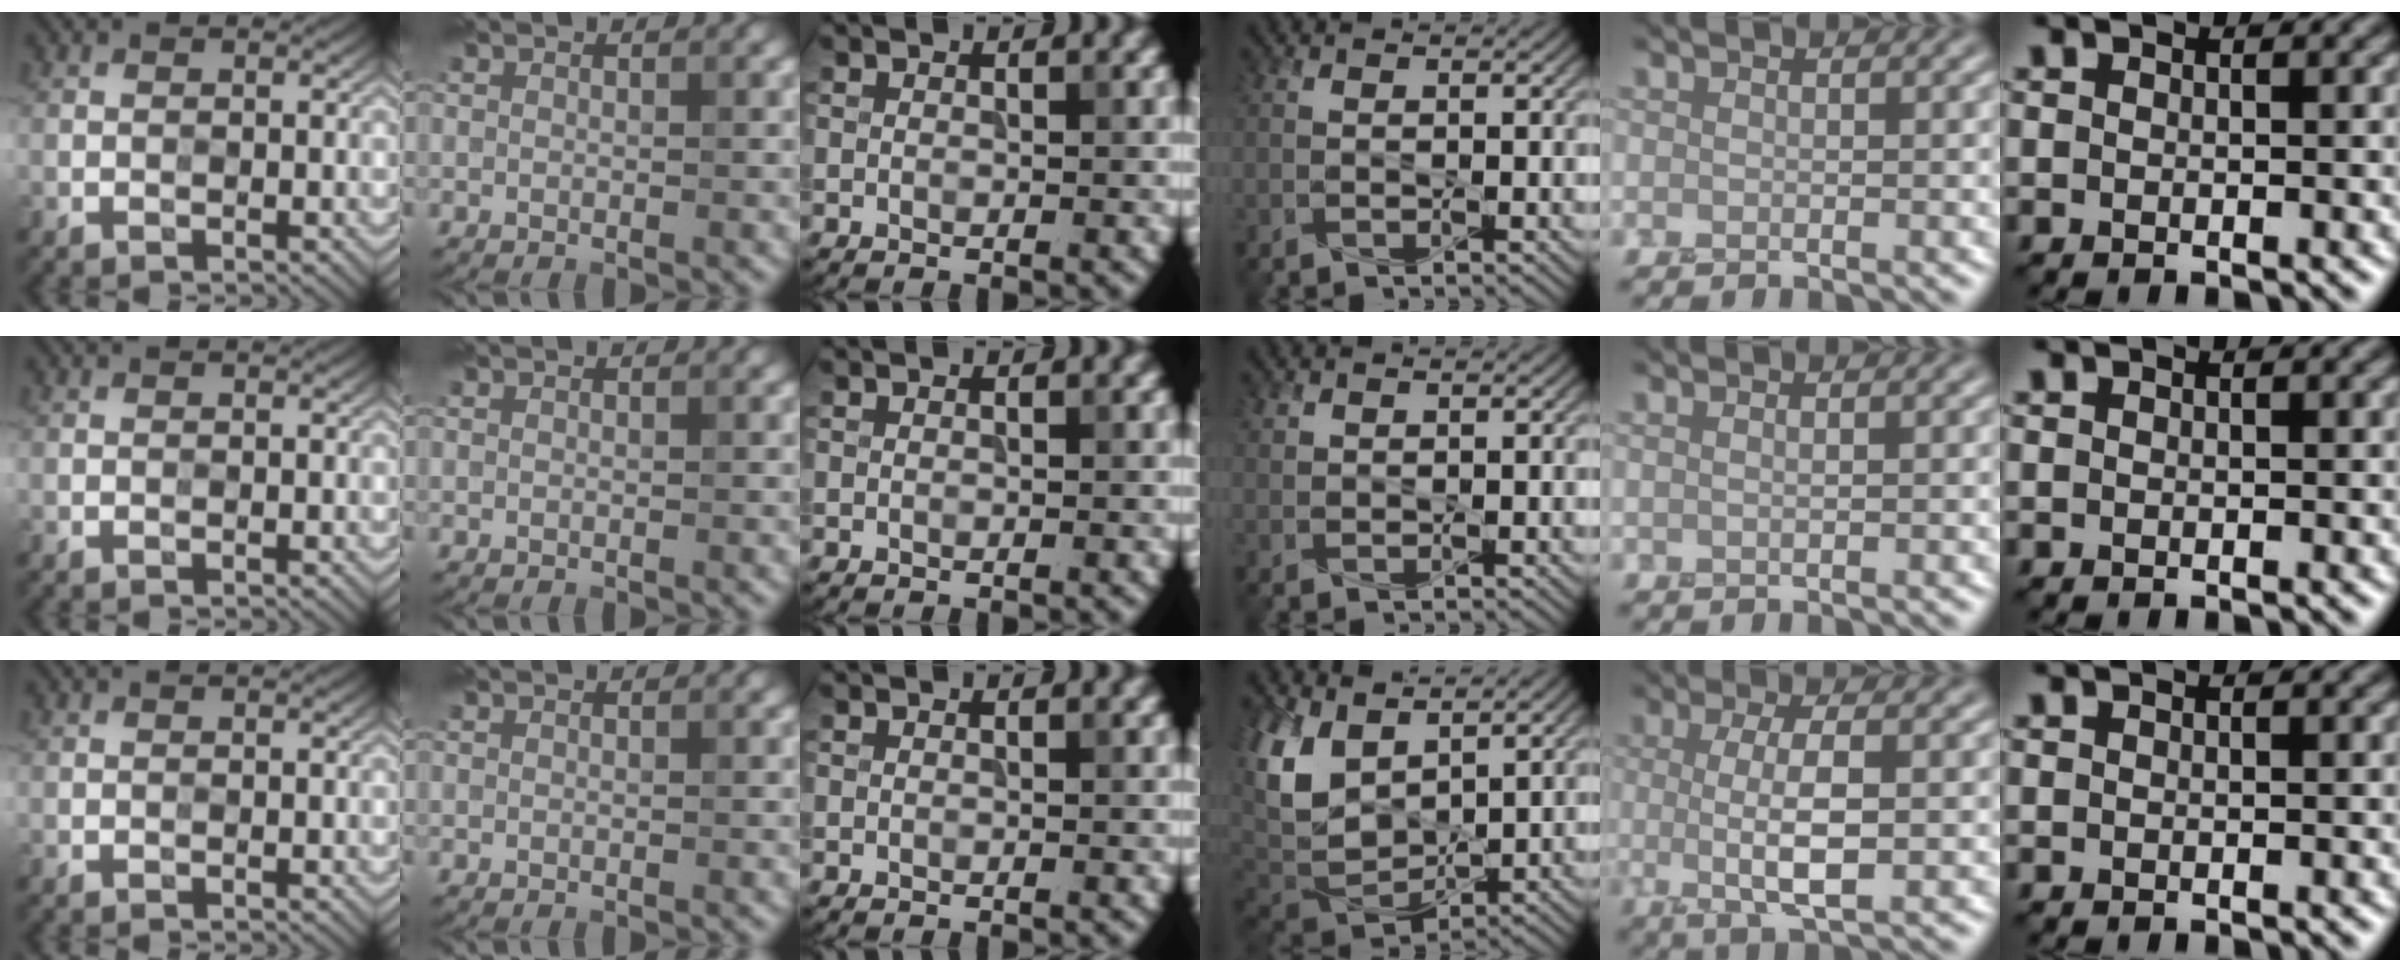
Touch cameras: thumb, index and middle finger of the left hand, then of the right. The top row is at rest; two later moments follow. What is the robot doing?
{"motion": "squeeze", "object": "foam earplug"}